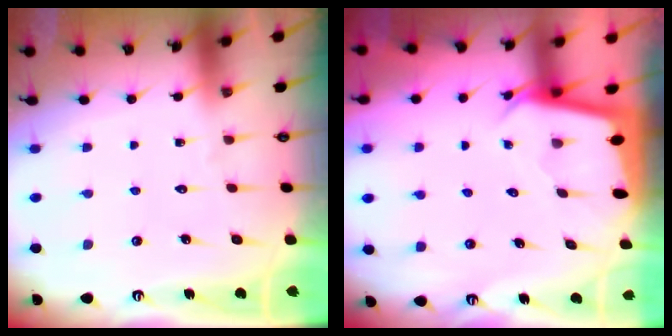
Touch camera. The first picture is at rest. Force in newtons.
{"total": 2.1, "press": 2.1, "slide": 0.0}